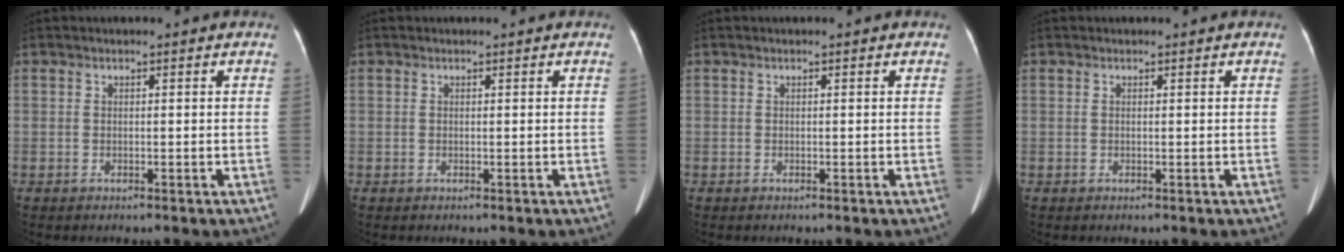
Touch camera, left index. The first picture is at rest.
{"total": 0.0}
{"total": 0.0}
{"total": 0.0}